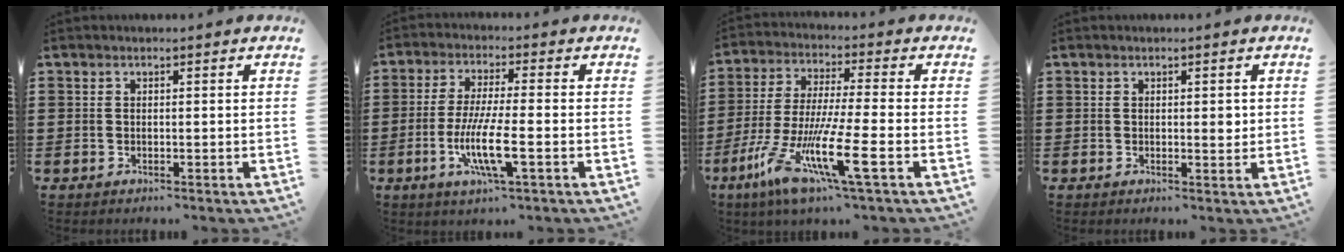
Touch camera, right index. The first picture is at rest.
{"total": 8.7, "force": [-2.8, 1.2, 8.2], "torque": [-0.169, -0.020, -0.055]}
{"total": 14.1, "force": [-6.5, 2.0, 12.3], "torque": [-0.265, -0.013, -0.119]}
{"total": 1.7, "force": [0.3, 0.8, 1.5], "torque": [-0.021, 0.002, 0.002]}